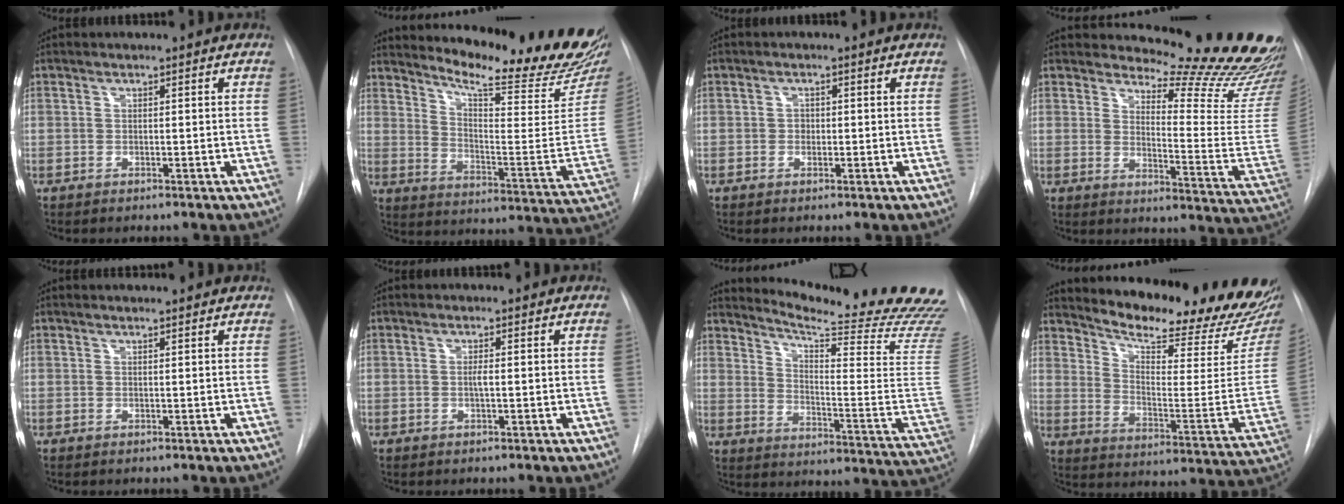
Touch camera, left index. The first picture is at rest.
{"total": 22.5, "force": [20.7, 1.6, 8.5], "torque": [-0.130, -0.117, 0.264]}
{"total": 1.0, "force": [-0.1, 0.9, 0.5], "torque": [-0.004, 0.003, -0.004]}
{"total": 21.9, "force": [20.3, 2.7, 7.7], "torque": [-0.091, -0.151, 0.229]}
{"total": 2.4, "force": [2.3, 0.2, 0.6], "torque": [-0.013, 0.015, 0.025]}
{"total": 1.0, "force": [0.0, 0.1, 1.0], "torque": [-0.020, 0.000, -0.003]}
{"total": 25.3, "force": [22.7, -0.7, 11.3], "torque": [-0.175, -0.148, 0.281]}
{"total": 22.9, "force": [21.3, 2.7, 7.9], "torque": [-0.123, -0.100, 0.277]}